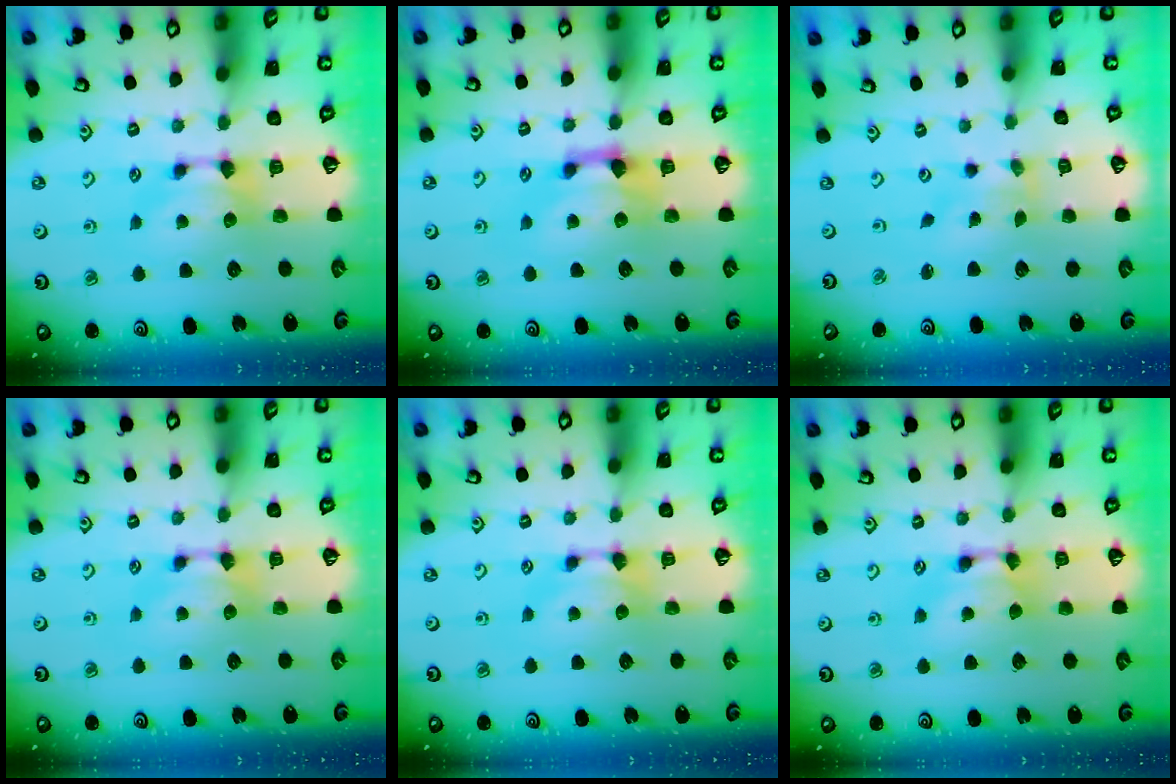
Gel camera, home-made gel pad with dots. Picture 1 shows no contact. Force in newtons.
{"total": 1.5, "press": 0.5, "slide": 1.4}
{"total": 2.2, "press": 2.0, "slide": 1.0}
{"total": 0.0}
{"total": 0.0}
{"total": 1.5, "press": 1.5, "slide": 0.1}